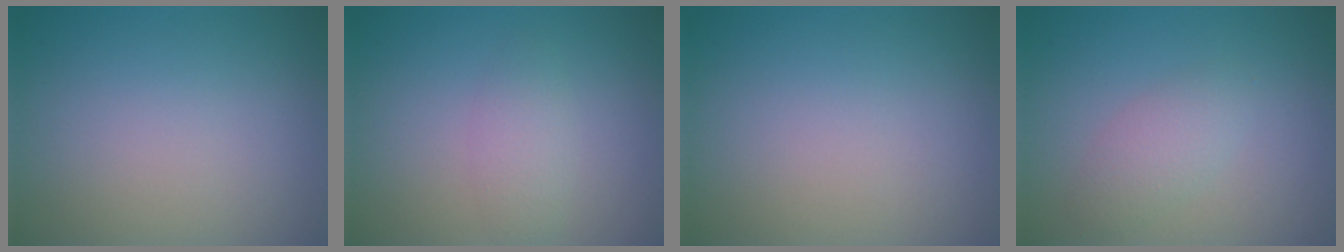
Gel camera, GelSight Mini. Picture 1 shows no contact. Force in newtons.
{"total": 1.9, "press": 1.9, "slide": 0.0}
{"total": 0.0}
{"total": 2.1, "press": 2.1, "slide": 0.1}